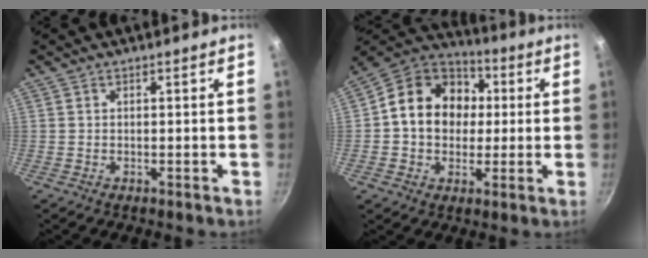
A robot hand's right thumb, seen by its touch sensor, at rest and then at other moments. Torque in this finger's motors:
{"motor_torque": [-0.16, 0.63, 0.31, -0.05, 0.23]}